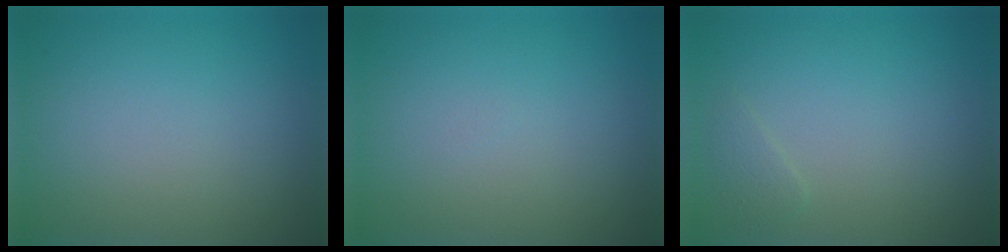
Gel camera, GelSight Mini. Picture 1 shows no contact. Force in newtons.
{"total": 0.0}
{"total": 0.9, "press": 0.9, "slide": 0.0}